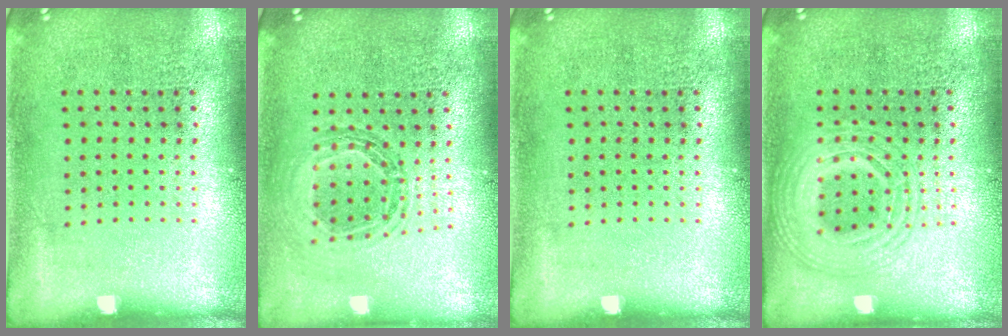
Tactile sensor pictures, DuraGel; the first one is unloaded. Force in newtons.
{"total": 0.8, "press": 0.8, "slide": 0.1}
{"total": 0.0}
{"total": 2.8, "press": 2.8, "slide": 0.3}